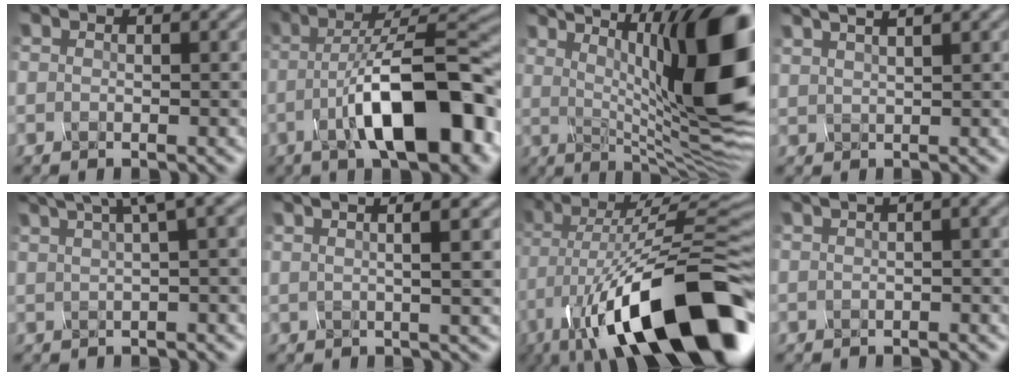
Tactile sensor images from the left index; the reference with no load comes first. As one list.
[{"total": 10.6, "force": [-4.9, 2.9, 8.9], "torque": [-0.152, 0.013, -0.063]}, {"total": 13.7, "force": [1.9, 3.5, 13.1], "torque": [-0.170, 0.017, 0.044]}, {"total": 4.0, "force": [3.5, 0.7, 1.9], "torque": [-0.021, 0.042, 0.034]}, {"total": 6.1, "force": [2.7, 0.6, 5.5], "torque": [-0.046, 0.029, 0.051]}, {"total": 4.0, "force": [1.8, 0.5, 3.5], "torque": [-0.043, 0.038, 0.012]}, {"total": 13.7, "force": [-4.3, 5.2, 12.0], "torque": [-0.208, 0.020, -0.062]}, {"total": 8.5, "force": [1.6, 3.4, 7.6], "torque": [-0.062, 0.044, 0.008]}]